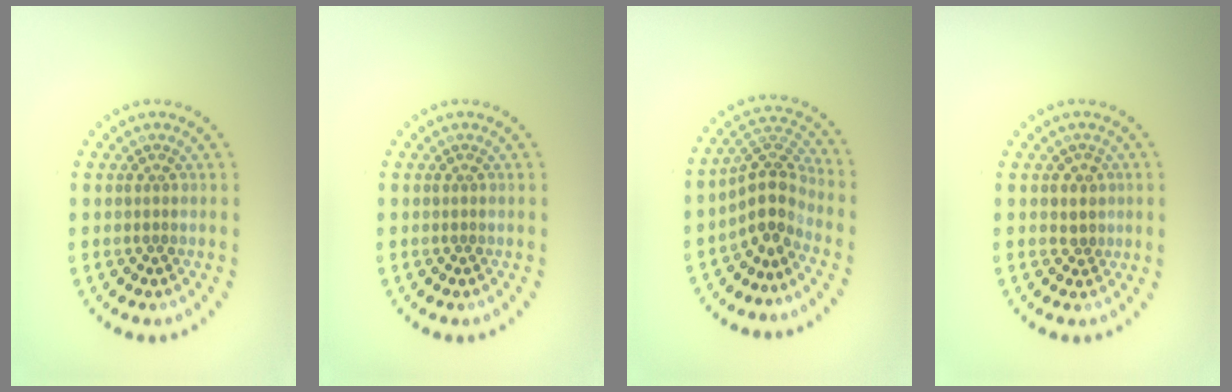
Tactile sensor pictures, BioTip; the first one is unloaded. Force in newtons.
{"total": 0.0}
{"total": 3.6, "press": 2.7, "slide": 2.5}
{"total": 1.3, "press": 1.1, "slide": 0.7}